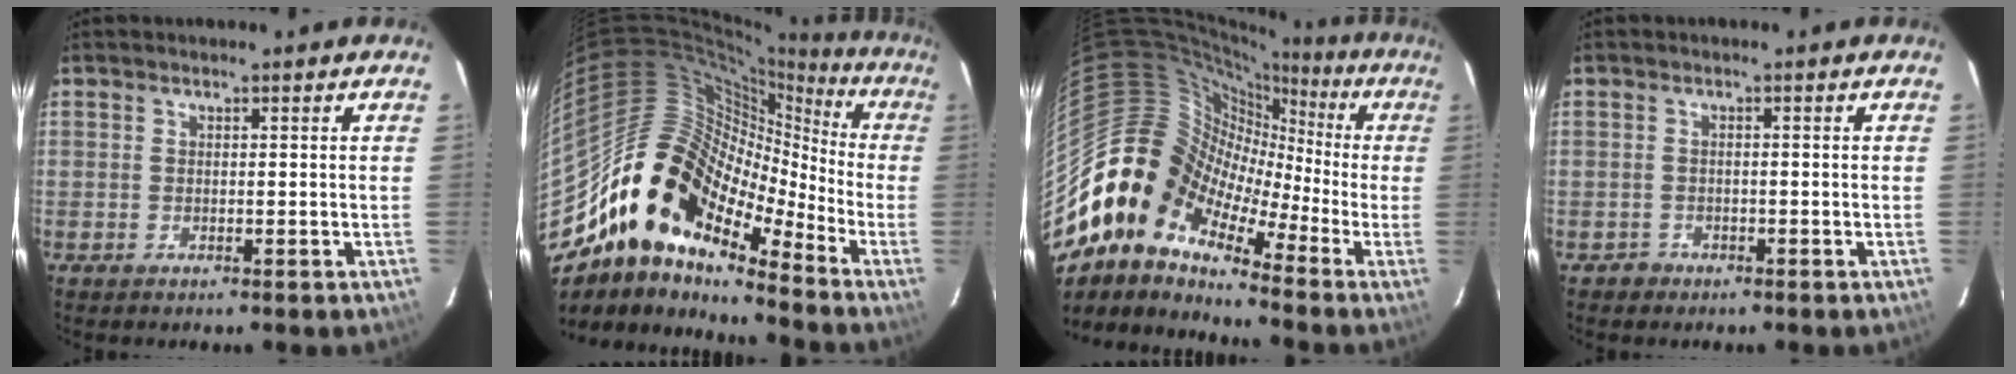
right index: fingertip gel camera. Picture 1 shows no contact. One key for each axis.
{"total": 17.5, "fx": -11.7, "fy": 9.3, "fz": 9.2, "tx": -0.143, "ty": 0.022, "tz": -0.232}
{"total": 13.3, "fx": -5.1, "fy": 10.1, "fz": 6.8, "tx": -0.106, "ty": 0.014, "tz": -0.126}
{"total": 2.3, "fx": -1.3, "fy": 1.9, "fz": 0.2, "tx": -0.008, "ty": 0.005, "tz": -0.016}